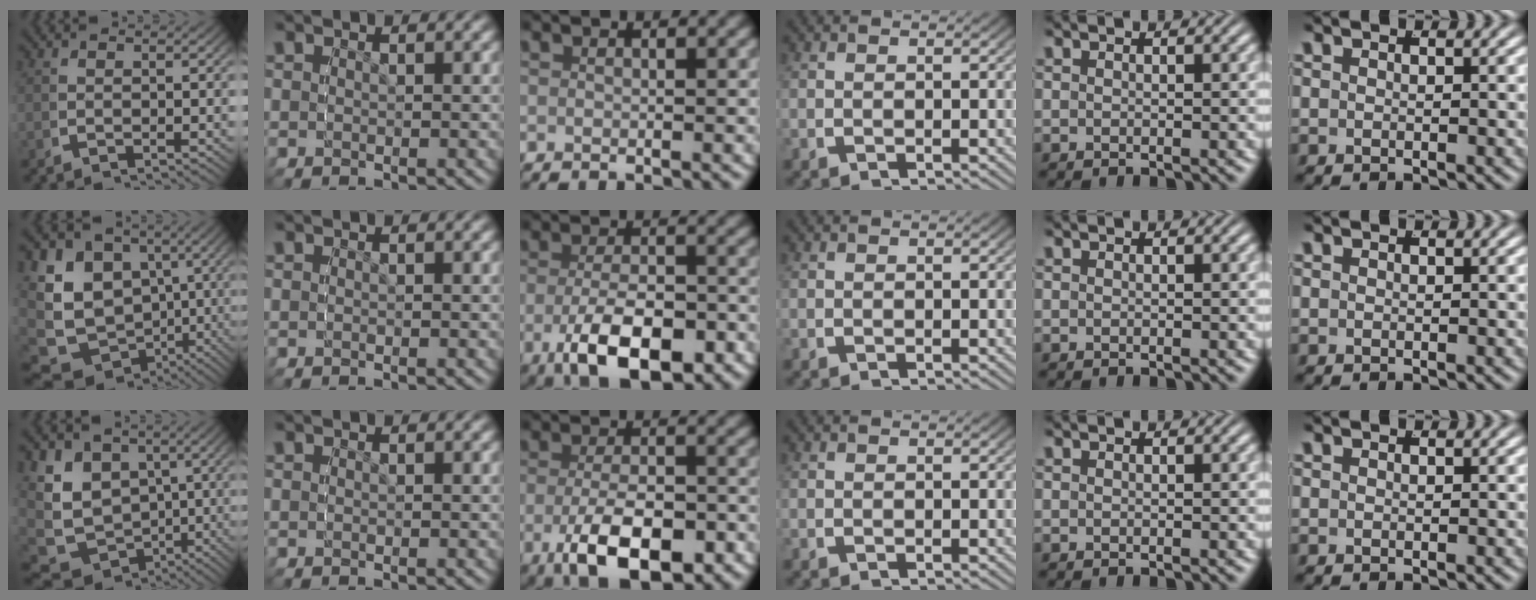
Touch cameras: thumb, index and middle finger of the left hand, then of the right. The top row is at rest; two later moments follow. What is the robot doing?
{"motion": "grasp_and_lifting", "object": "cloth"}